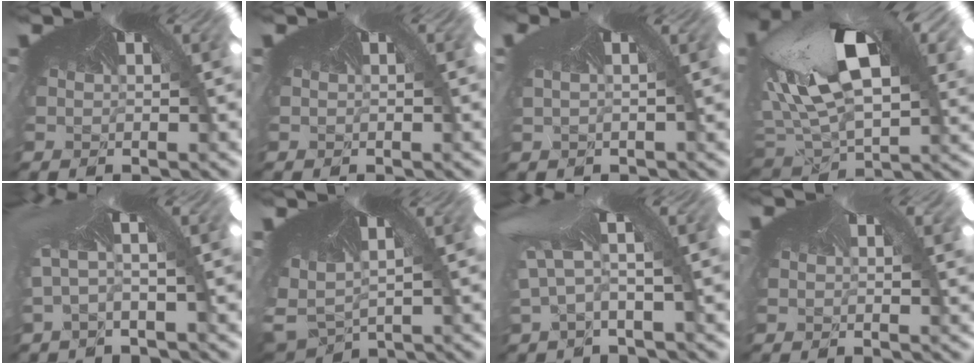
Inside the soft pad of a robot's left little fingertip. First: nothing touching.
{"total": 0.0}
{"total": 0.6, "force": [-0.5, -0.1, 0.3], "torque": [-0.021, 0.012, -0.004]}
{"total": 4.0, "force": [-2.2, 2.7, 2.1], "torque": [-0.083, -0.039, -0.021]}
{"total": 3.7, "force": [-2.7, -2.0, 1.5], "torque": [-0.033, -0.001, -0.026]}
{"total": 3.7, "force": [-3.2, 1.3, 1.4], "torque": [-0.068, -0.045, -0.014]}
{"total": 4.0, "force": [-2.8, -2.9, -0.2], "torque": [-0.007, -0.011, -0.024]}
{"total": 0.6, "force": [0.0, -0.2, -0.5], "torque": [0.000, 0.003, -0.004]}